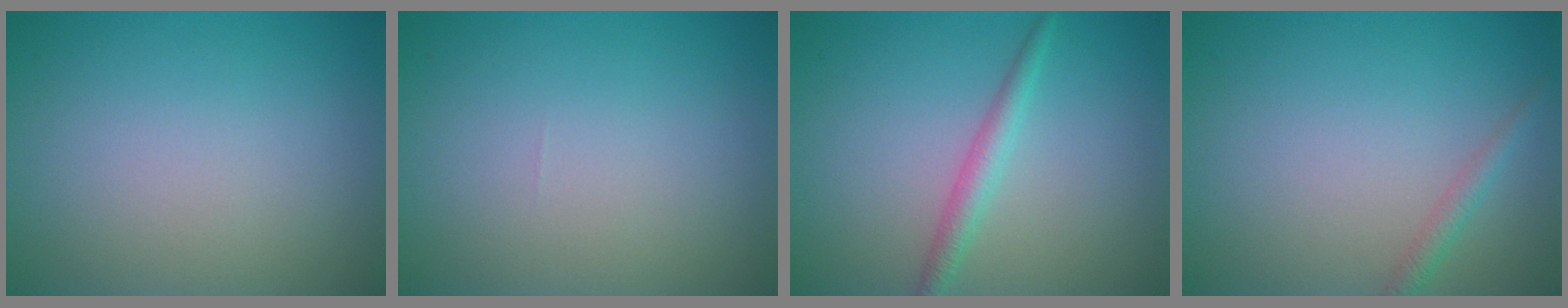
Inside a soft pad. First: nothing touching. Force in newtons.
{"total": 0.0}
{"total": 2.1, "press": 2.1, "slide": 0.0}
{"total": 1.4, "press": 1.4, "slide": 0.0}